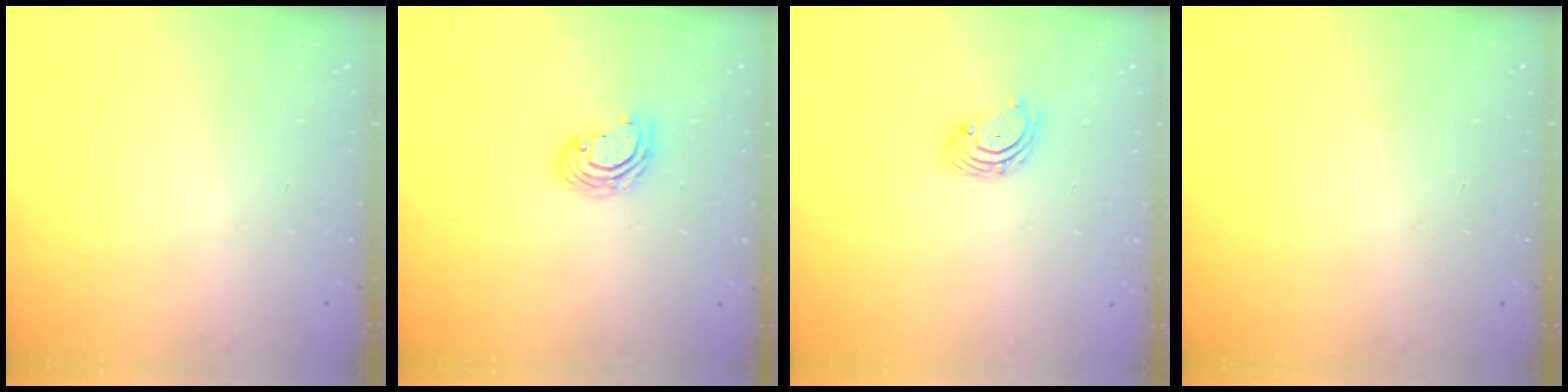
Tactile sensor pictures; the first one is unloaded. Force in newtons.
{"total": 6.0, "press": 6.0, "slide": 0.8}
{"total": 3.4, "press": 3.3, "slide": 0.5}
{"total": 0.0}